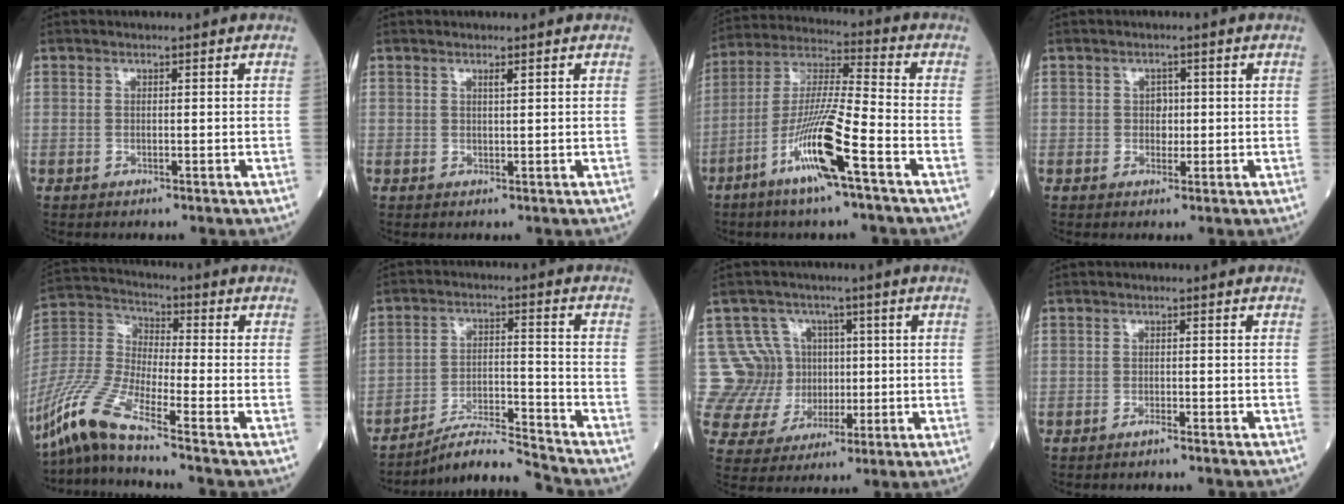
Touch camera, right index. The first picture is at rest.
{"total": 0.8, "force": [0.7, 0.0, 0.5], "torque": [-0.004, -0.002, 0.011]}
{"total": 13.5, "force": [-6.4, 0.3, 11.9], "torque": [-0.240, -0.012, -0.123]}
{"total": 1.9, "force": [0.1, 1.6, 1.2], "torque": [-0.012, 0.002, 0.002]}
{"total": 12.3, "force": [-9.8, -0.6, 7.4], "torque": [-0.168, -0.014, -0.201]}
{"total": 8.0, "force": [-7.8, -1.6, 0.8], "torque": [-0.011, 0.011, -0.139]}
{"total": 11.9, "force": [2.0, 11.7, 1.4], "torque": [-0.038, 0.056, 0.050]}
{"total": 1.3, "force": [-1.2, -0.1, 0.3], "torque": [-0.004, 0.002, -0.018]}